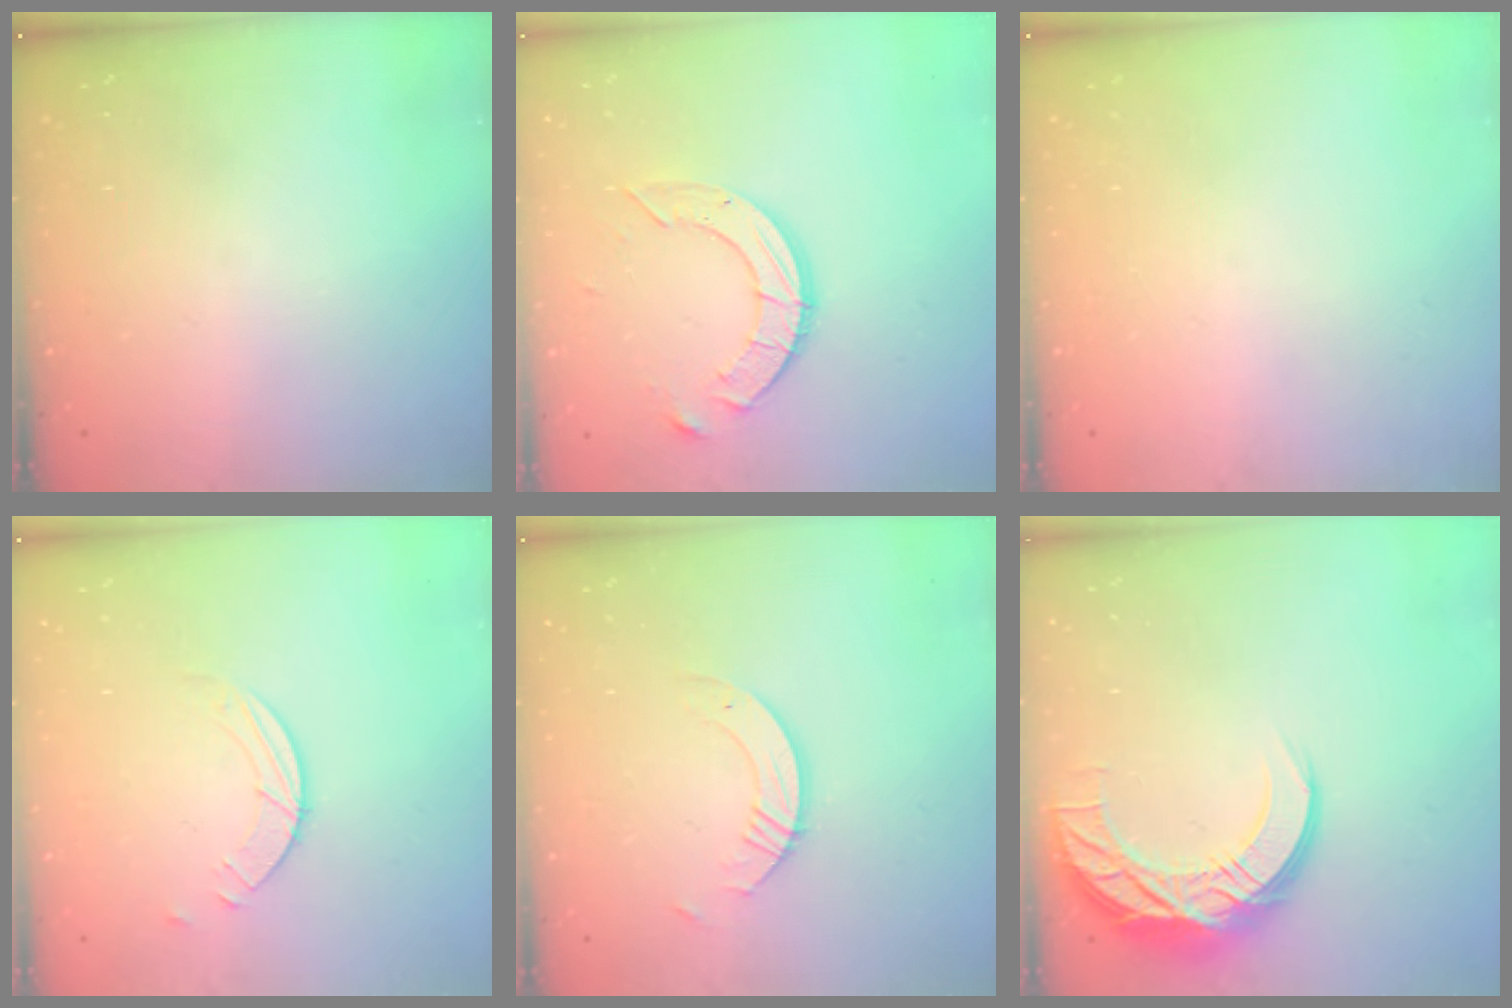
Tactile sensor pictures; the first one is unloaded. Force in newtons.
{"total": 9.8, "press": 9.8, "slide": 0.9}
{"total": 0.0}
{"total": 2.5, "press": 2.4, "slide": 0.2}
{"total": 3.4, "press": 3.4, "slide": 0.3}
{"total": 13.7, "press": 13.7, "slide": 0.9}